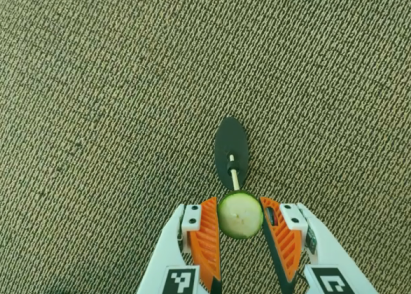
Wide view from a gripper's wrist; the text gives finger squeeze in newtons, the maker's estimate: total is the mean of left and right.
{"total": 6.3, "left": 6.1, "right": 6.5}